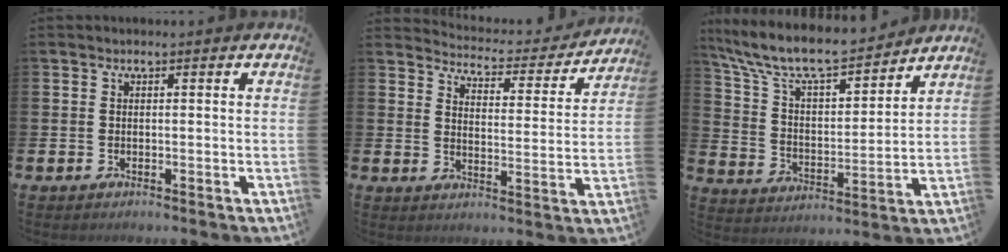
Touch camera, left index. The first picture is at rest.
{"total": 4.1, "force": [4.0, 0.6, 0.4], "torque": [-0.028, -0.039, 0.063]}
{"total": 9.3, "force": [8.5, 1.9, 3.3], "torque": [-0.108, -0.057, 0.148]}